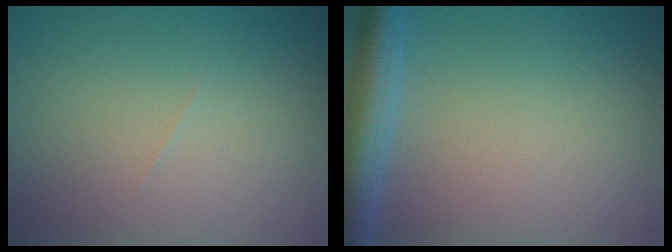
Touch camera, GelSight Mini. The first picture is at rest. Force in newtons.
{"total": 4.5, "press": 4.5, "slide": 0.2}